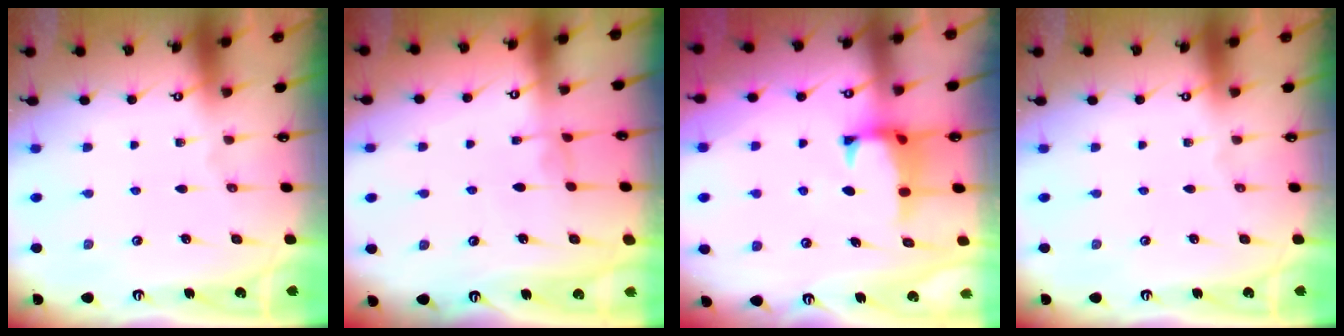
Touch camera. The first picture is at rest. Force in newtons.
{"total": 1.0, "press": 0.9, "slide": 0.5}
{"total": 0.8, "press": 0.2, "slide": 0.8}
{"total": 0.0}